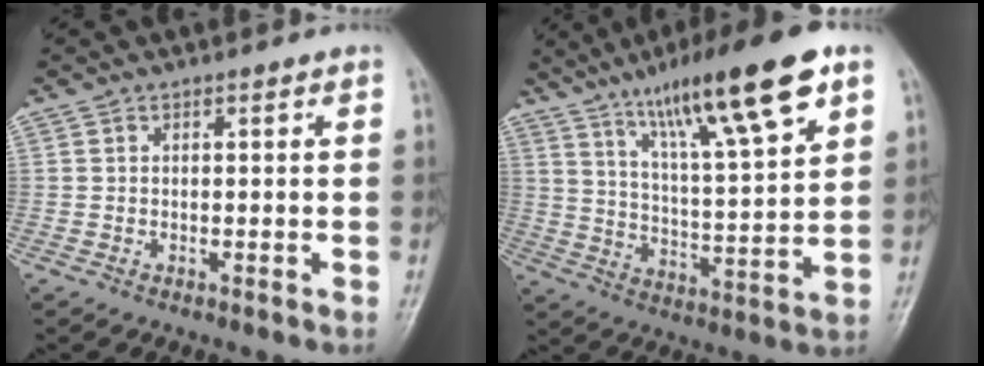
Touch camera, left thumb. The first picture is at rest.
{"total": 19.4, "force": [11.3, 3.2, 15.5], "torque": [-0.238, -0.040, 0.191]}